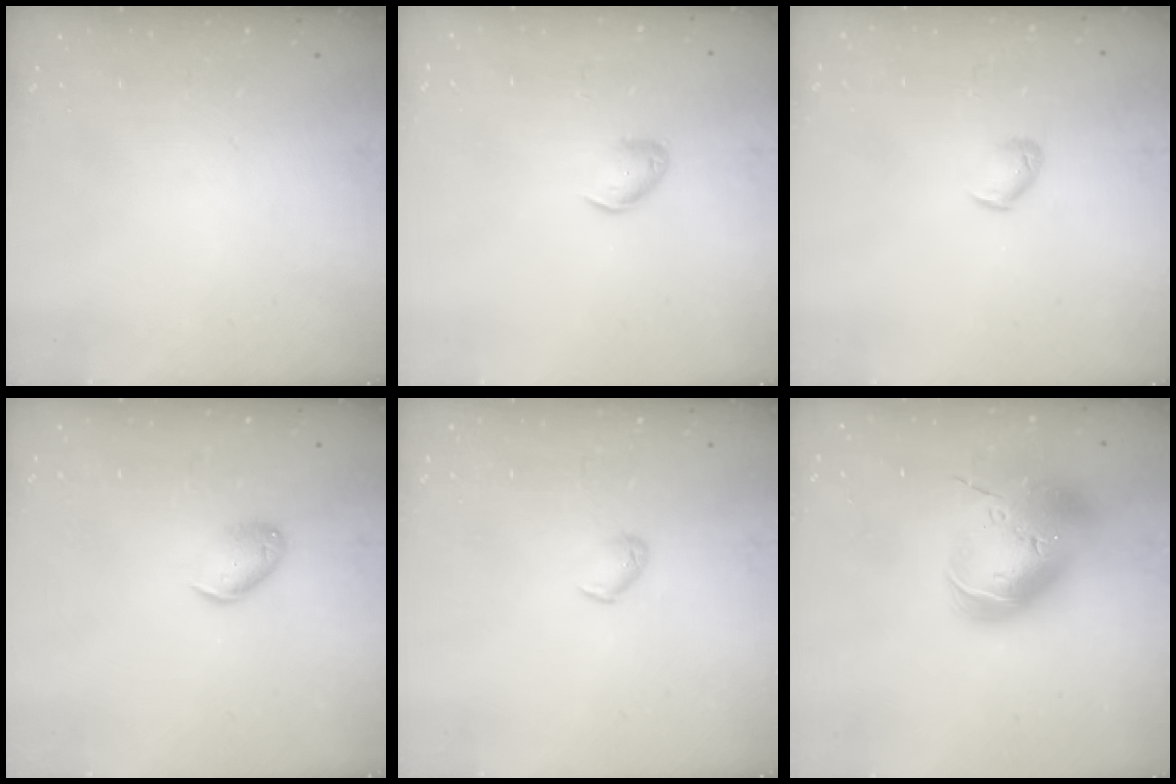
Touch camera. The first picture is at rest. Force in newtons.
{"total": 6.4, "press": 6.3, "slide": 1.1}
{"total": 4.0, "press": 3.9, "slide": 0.9}
{"total": 8.9, "press": 8.9, "slide": 0.9}
{"total": 3.6, "press": 3.5, "slide": 0.8}
{"total": 24.1, "press": 23.8, "slide": 3.6}